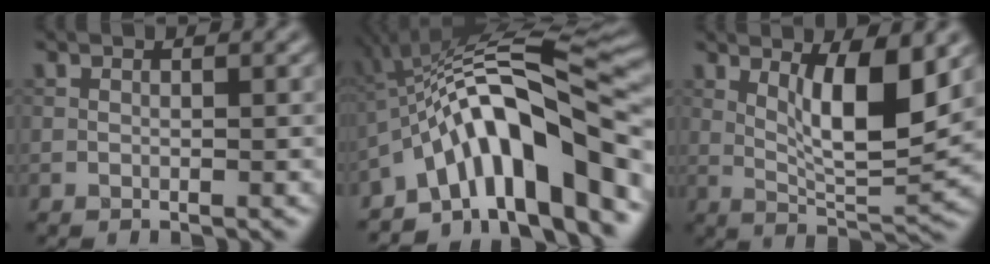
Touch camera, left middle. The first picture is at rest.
{"total": 12.8, "force": [-5.3, 3.6, 11.1], "torque": [-0.152, 0.025, -0.091]}
{"total": 6.8, "force": [2.0, 1.7, 6.2], "torque": [-0.105, -0.011, 0.038]}